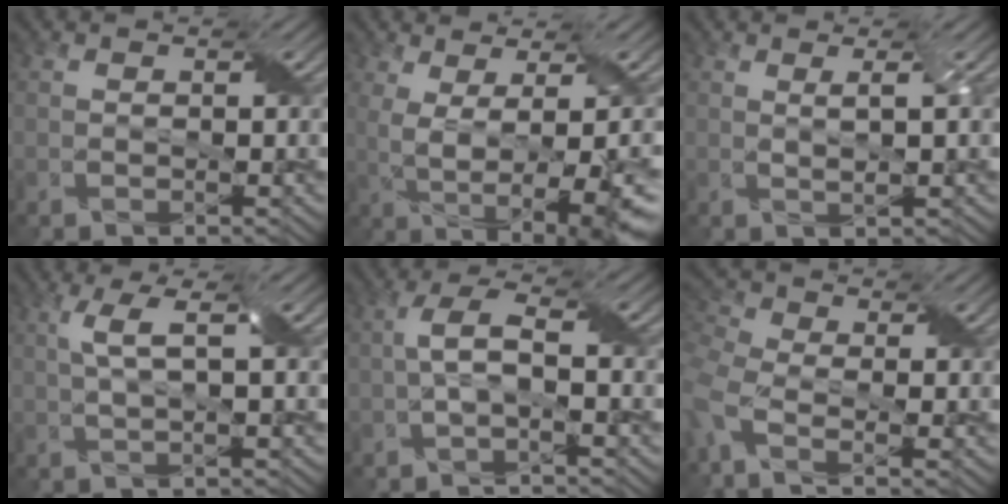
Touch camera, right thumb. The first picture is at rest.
{"total": 9.8, "force": [-1.1, 3.1, 9.2], "torque": [-0.157, -0.005, -0.006]}
{"total": 1.6, "force": [0.7, 0.1, 1.4], "torque": [-0.031, 0.005, 0.010]}
{"total": 3.7, "force": [0.9, 0.6, 3.5], "torque": [-0.069, 0.011, 0.016]}
{"total": 3.3, "force": [-0.3, 0.9, 3.2], "torque": [-0.071, 0.012, -0.011]}
{"total": 6.4, "force": [-2.3, 3.1, 5.2], "torque": [-0.142, -0.015, -0.058]}